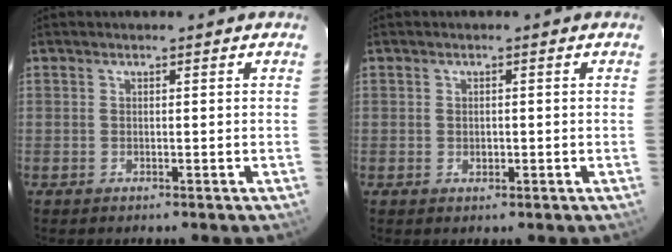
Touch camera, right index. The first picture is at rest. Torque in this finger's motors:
{"motor_torque": [-0.01, 0.01, -0.04, 0.00]}